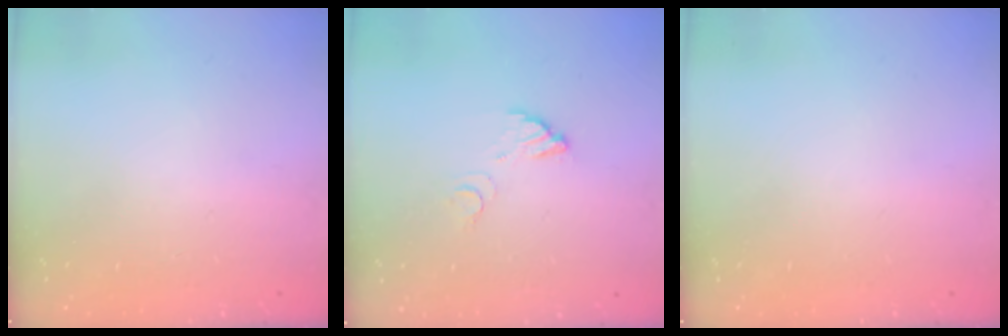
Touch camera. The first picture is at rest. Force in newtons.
{"total": 3.6, "press": 3.6, "slide": 0.2}
{"total": 0.0}